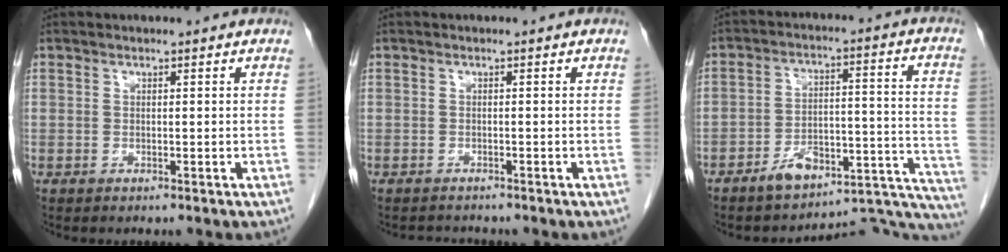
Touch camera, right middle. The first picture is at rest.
{"total": 1.2, "force": [-1.2, 0.1, -0.2], "torque": [0.003, -0.007, -0.015]}
{"total": 18.7, "force": [-16.6, 4.8, 7.1], "torque": [-0.029, 0.071, -0.222]}